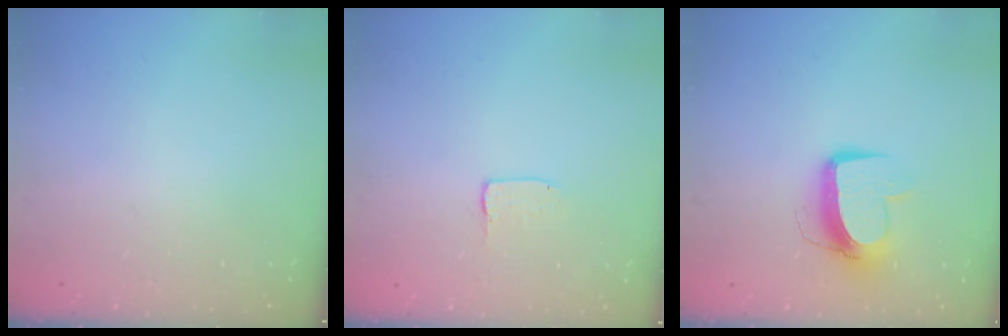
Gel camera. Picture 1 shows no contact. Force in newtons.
{"total": 1.7, "press": 1.6, "slide": 0.1}
{"total": 11.1, "press": 11.0, "slide": 1.4}